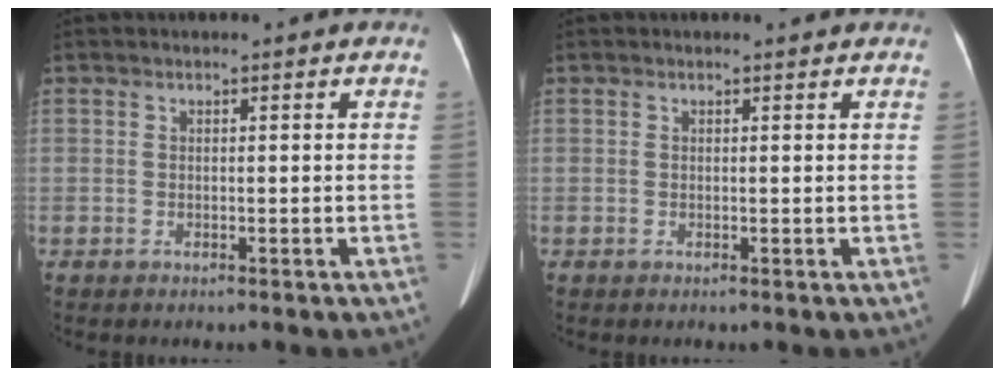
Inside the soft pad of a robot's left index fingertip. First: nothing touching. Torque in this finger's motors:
{"motor_torque": [-0.01, 0.09, -0.07, -0.01]}